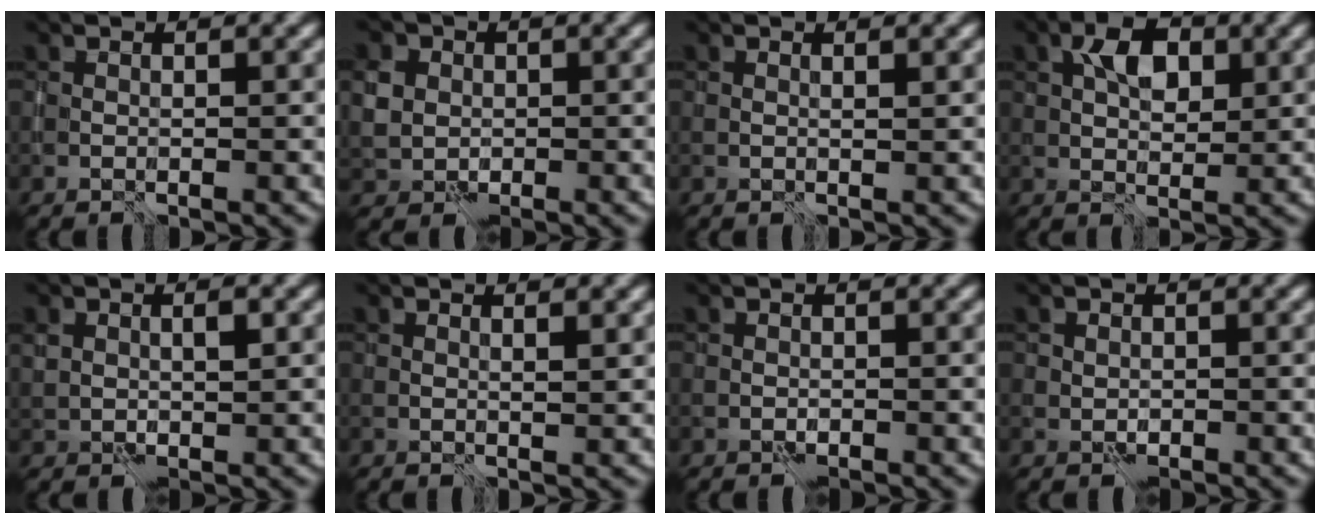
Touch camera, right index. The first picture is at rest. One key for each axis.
{"total": 3.8, "fx": 0.8, "fy": 3.5, "fz": 1.4, "tx": -0.052, "ty": 0.014, "tz": 0.011}
{"total": 0.8, "fx": 0.6, "fy": 0.1, "fz": 0.5, "tx": -0.004, "ty": 0.000, "tz": 0.010}
{"total": 3.9, "fx": 1.2, "fy": 2.4, "fz": 2.8, "tx": -0.048, "ty": 0.005, "tz": 0.019}
{"total": 1.8, "fx": 0.6, "fy": 1.1, "fz": 1.3, "tx": -0.028, "ty": 0.000, "tz": 0.016}
{"total": 1.1, "fx": 0.8, "fy": 0.2, "fz": 0.7, "tx": -0.005, "ty": -0.001, "tz": 0.013}
{"total": 0.6, "fx": -0.2, "fy": 0.5, "fz": 0.0, "tx": -0.003, "ty": -0.001, "tz": -0.003}
{"total": 1.0, "fx": 0.1, "fy": 1.0, "fz": 0.0, "tx": 0.001, "ty": 0.003, "tz": 0.005}